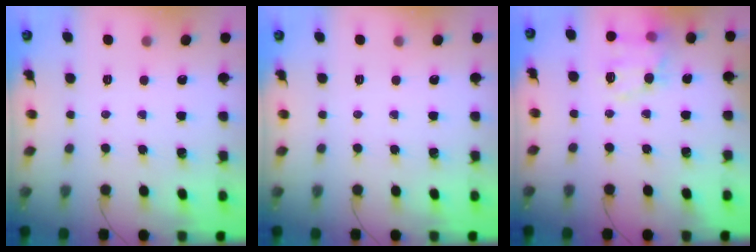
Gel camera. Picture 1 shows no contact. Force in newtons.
{"total": 0.0}
{"total": 11.7, "press": 11.6, "slide": 1.2}